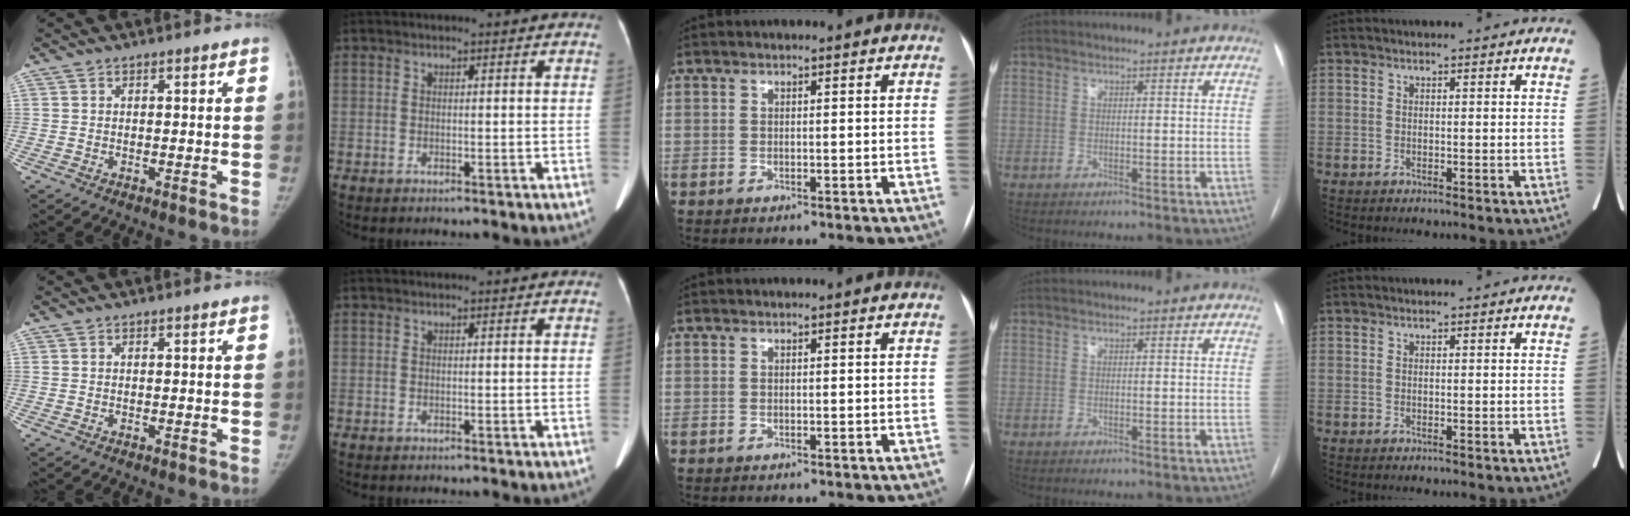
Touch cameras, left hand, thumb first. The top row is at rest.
{}